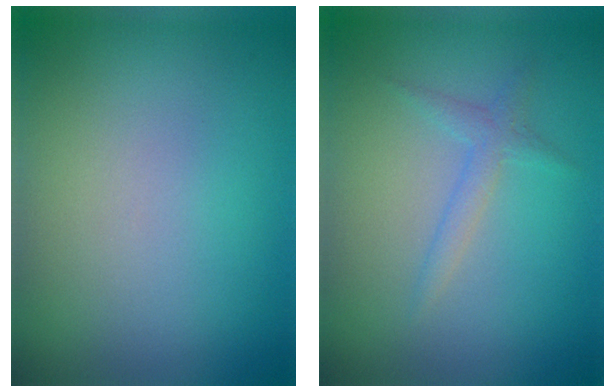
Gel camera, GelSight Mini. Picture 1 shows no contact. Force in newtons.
{"total": 1.5, "press": 1.5, "slide": 0.1}